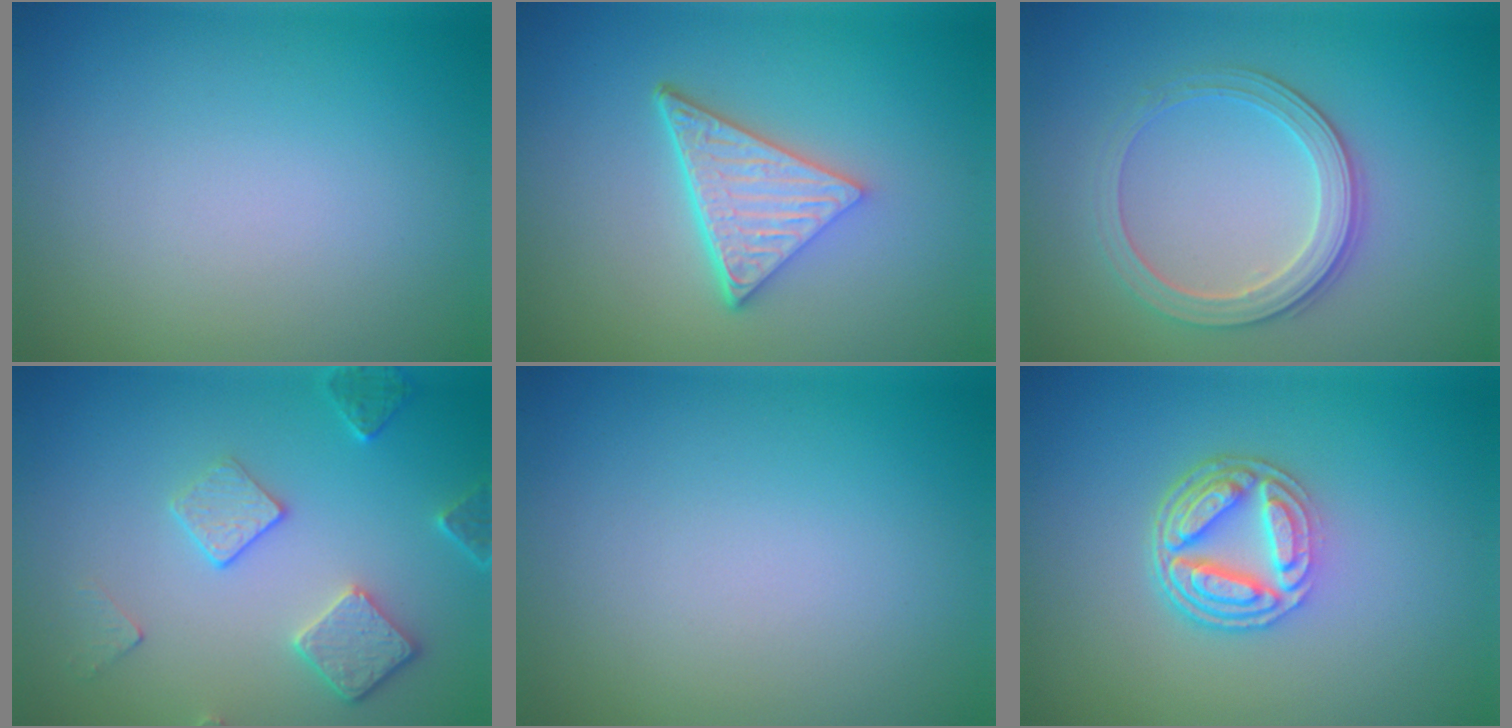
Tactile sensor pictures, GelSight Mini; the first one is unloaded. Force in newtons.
{"total": 5.2, "press": 3.6, "slide": 3.7}
{"total": 3.5, "press": 3.2, "slide": 1.5}
{"total": 3.7, "press": 3.2, "slide": 2.0}
{"total": 0.0}
{"total": 5.0, "press": 3.7, "slide": 3.3}